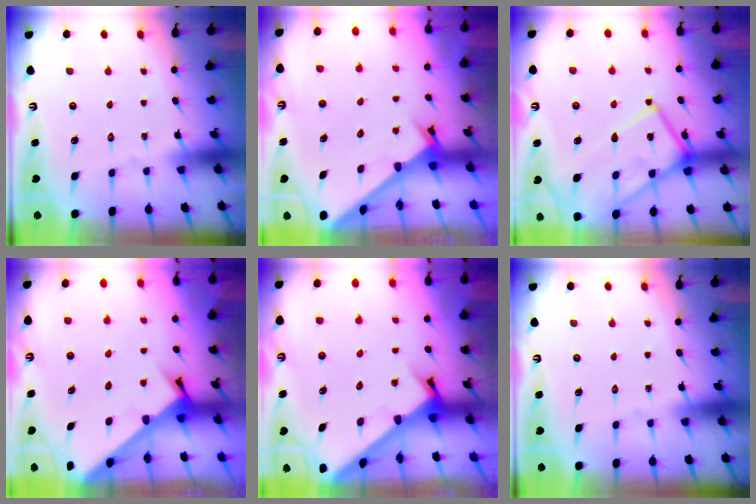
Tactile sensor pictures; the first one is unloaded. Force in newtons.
{"total": 2.6, "press": 2.6, "slide": 0.2}
{"total": 17.6, "press": 17.5, "slide": 1.5}
{"total": 3.4, "press": 3.4, "slide": 0.2}
{"total": 2.9, "press": 2.9, "slide": 0.2}
{"total": 0.0}